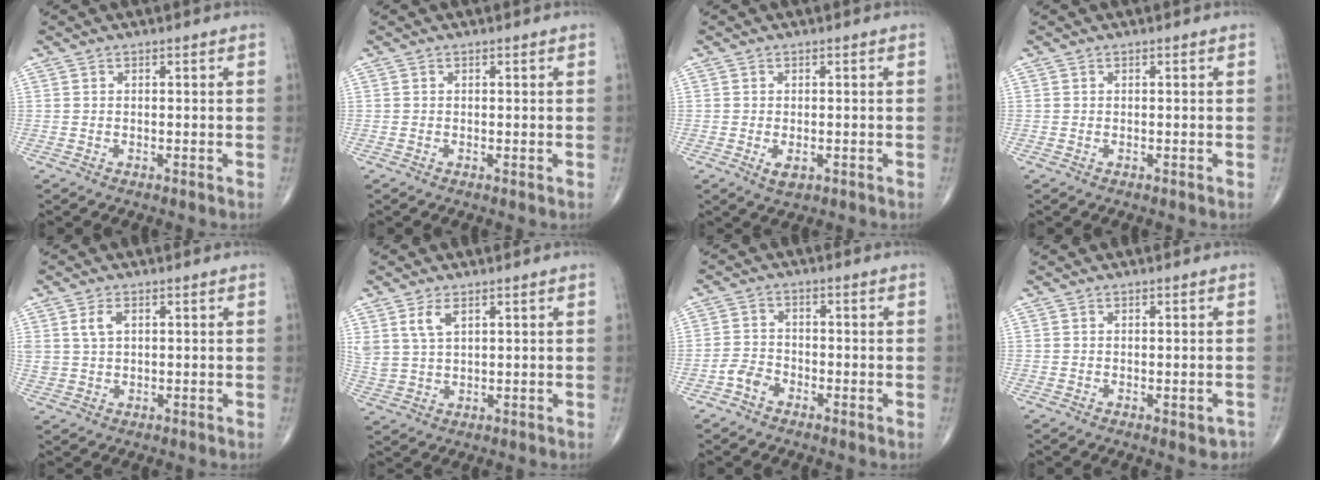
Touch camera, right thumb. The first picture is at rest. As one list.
[{"total": 0.0}, {"total": 2.4, "force": [-0.8, 1.3, 1.9], "torque": [-0.032, -0.004, -0.009]}, {"total": 0.0}, {"total": 3.7, "force": [1.3, 2.3, 2.6], "torque": [-0.051, 0.000, 0.032]}, {"total": 5.2, "force": [2.7, 2.6, 3.6], "torque": [-0.075, -0.008, 0.063]}, {"total": 3.3, "force": [-2.1, 2.2, 1.3], "torque": [-0.020, 0.012, -0.045]}, {"total": 2.2, "force": [-1.0, 1.1, 1.6], "torque": [-0.006, 0.001, -0.009]}]